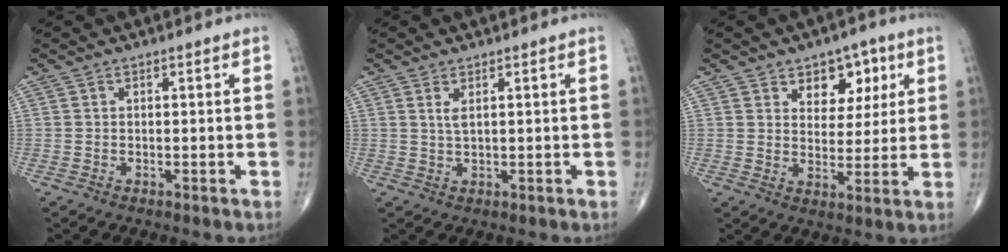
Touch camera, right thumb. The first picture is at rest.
{"total": 1.8, "force": [0.8, 0.5, 1.6], "torque": [-0.035, -0.004, 0.021]}
{"total": 8.4, "force": [4.1, 5.6, 4.7], "torque": [-0.026, -0.018, 0.060]}